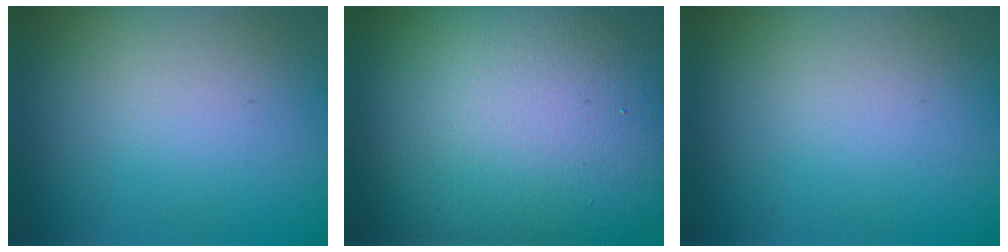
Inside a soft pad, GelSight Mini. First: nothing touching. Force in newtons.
{"total": 21.7, "press": 21.7, "slide": 0.8}
{"total": 0.0}